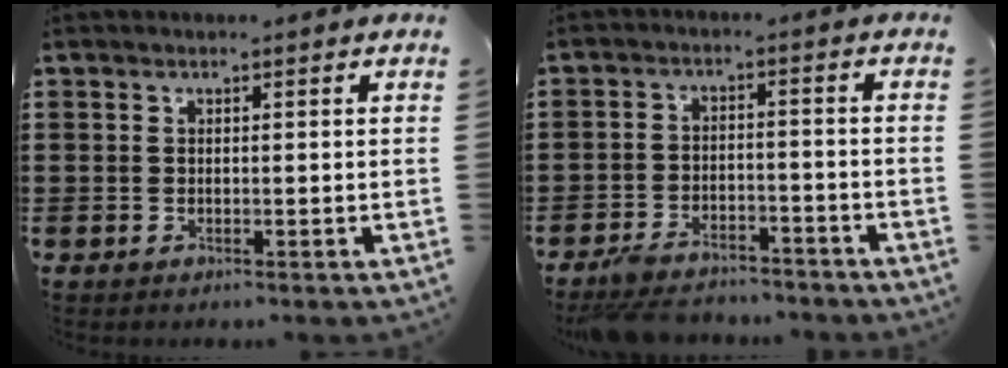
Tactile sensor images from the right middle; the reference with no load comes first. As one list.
[{"total": 5.2, "force": [-5.0, 1.1, 1.0], "torque": [-0.029, 0.006, -0.103]}]